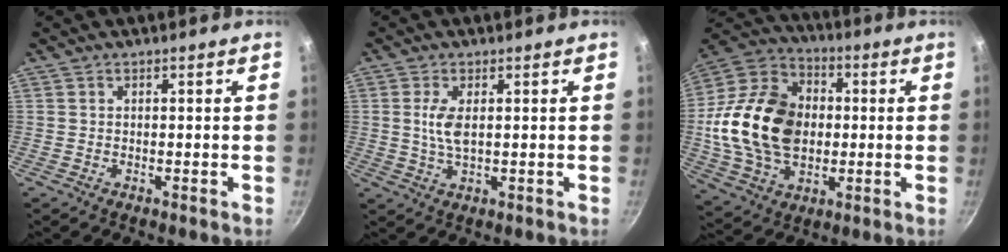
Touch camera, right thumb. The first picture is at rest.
{"total": 4.5, "force": [0.7, 1.8, 4.1], "torque": [-0.087, -0.002, 0.014]}
{"total": 23.5, "force": [0.2, 17.0, 16.3], "torque": [-0.281, 0.025, 0.002]}